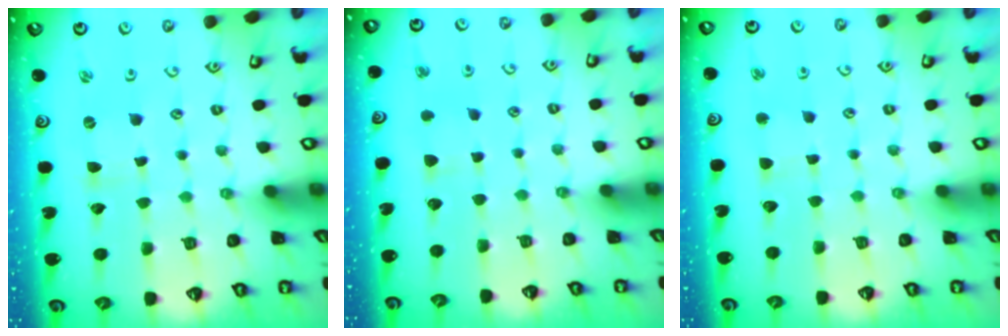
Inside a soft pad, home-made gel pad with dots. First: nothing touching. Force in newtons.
{"total": 3.5, "press": 3.5, "slide": 0.6}
{"total": 2.5, "press": 2.5, "slide": 0.3}